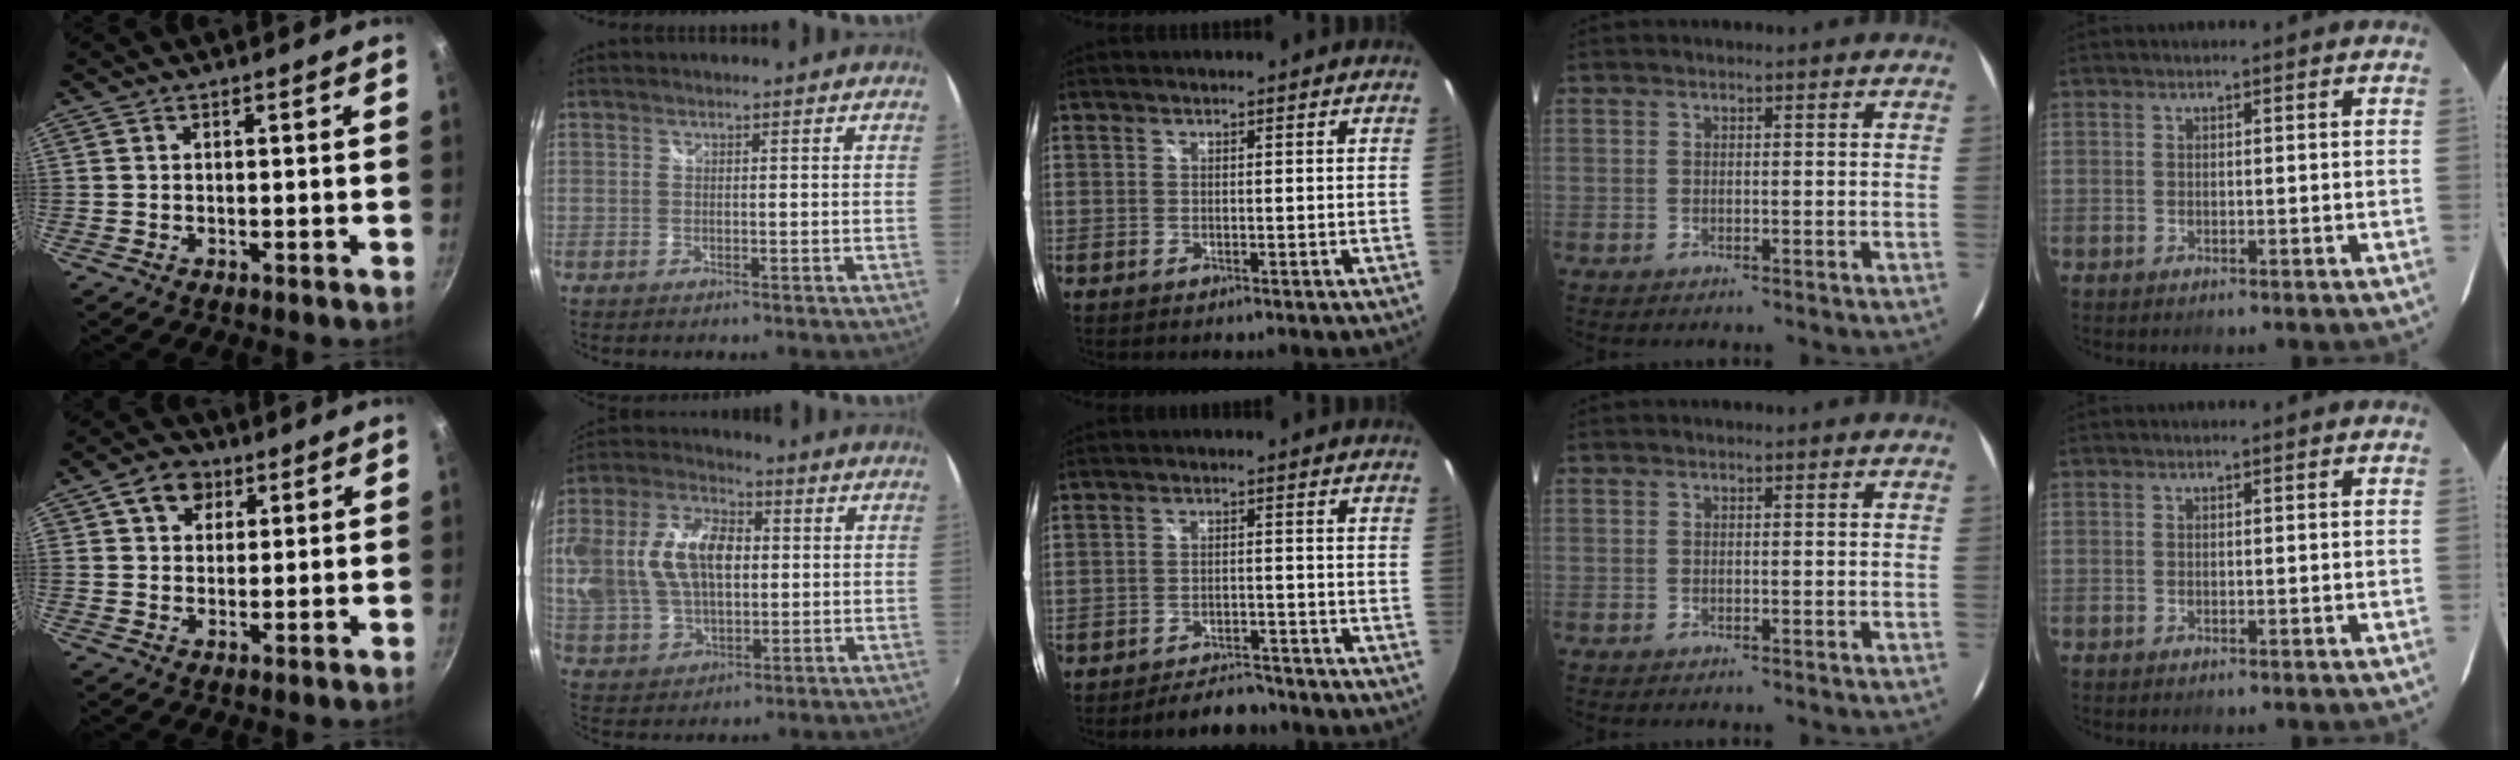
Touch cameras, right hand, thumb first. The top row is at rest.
{"thumb": {"total": 6.7, "force": [3.0, 5.1, 3.0], "torque": [-0.024, -0.001, 0.041]}, "index": {"total": 20.2, "force": [2.9, 13.0, 15.3], "torque": [-0.341, 0.029, 0.058]}, "middle": {"total": 6.4, "force": [-5.8, 2.1, 1.5], "torque": [-0.041, 0.008, -0.079]}}